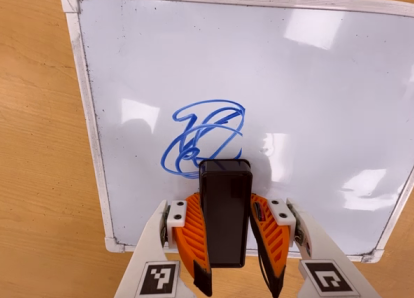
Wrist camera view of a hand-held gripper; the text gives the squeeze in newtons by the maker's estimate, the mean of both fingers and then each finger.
{"total": 10.3, "left": 9.5, "right": 11.1}